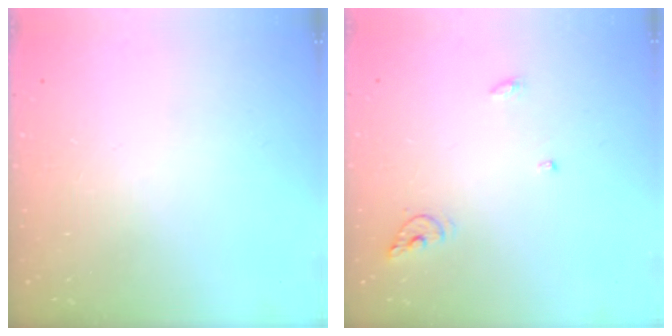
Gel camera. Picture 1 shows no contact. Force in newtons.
{"total": 5.8, "press": 5.8, "slide": 0.4}